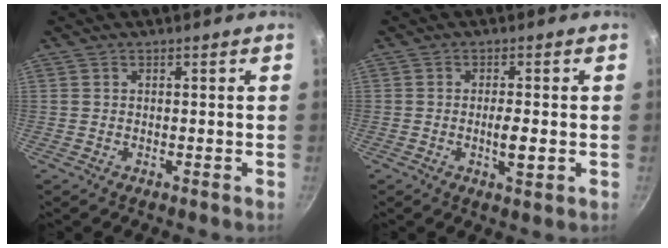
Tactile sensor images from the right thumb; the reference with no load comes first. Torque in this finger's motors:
{"motor_torque": [3.28, 1.72, 1.64, -1.13, 0.72]}